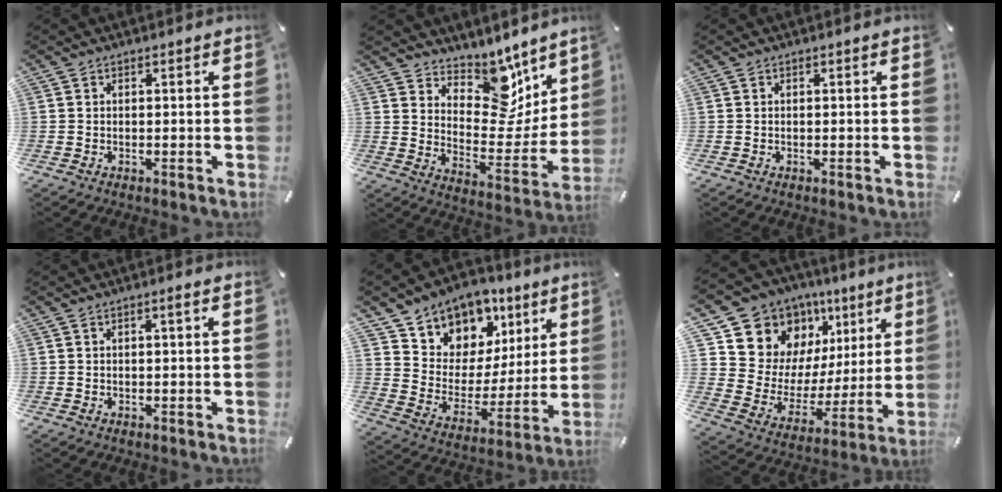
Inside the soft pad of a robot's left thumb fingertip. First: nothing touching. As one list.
[{"total": 13.1, "force": [9.1, 7.8, 5.1], "torque": [-0.055, -0.092, 0.164]}, {"total": 0.0}, {"total": 1.2, "force": [0.2, 0.1, 1.2], "torque": [-0.022, 0.000, 0.003]}, {"total": 9.6, "force": [6.5, 6.9, -1.0], "torque": [0.002, -0.084, 0.122]}, {"total": 15.5, "force": [9.6, 11.5, 4.0], "torque": [-0.069, -0.085, 0.186]}]